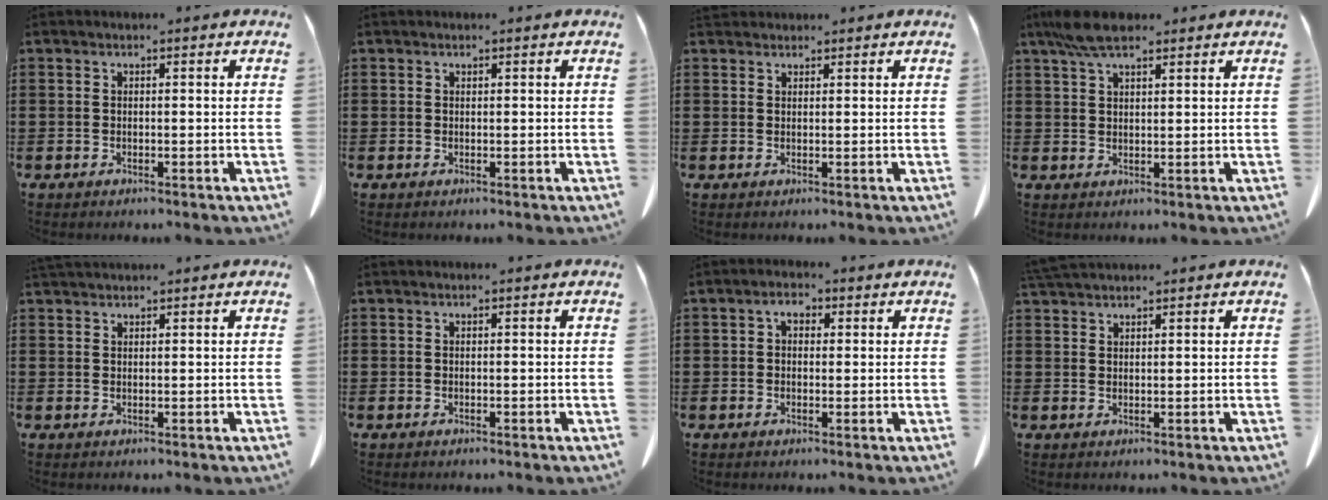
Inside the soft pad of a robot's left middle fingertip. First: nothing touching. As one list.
[{"total": 0.0}, {"total": 1.4, "force": [1.3, 0.5, 0.1], "torque": [-0.006, 0.002, 0.026]}, {"total": 5.8, "force": [4.1, 1.6, 3.7], "torque": [-0.083, 0.000, 0.076]}, {"total": 1.4, "force": [1.4, 0.2, 0.2], "torque": [-0.008, 0.000, 0.028]}, {"total": 0.0}, {"total": 1.8, "force": [0.3, 1.4, 1.0], "torque": [-0.025, 0.008, 0.004]}, {"total": 2.7, "force": [2.6, 0.3, 0.8], "torque": [-0.022, -0.001, 0.050]}]